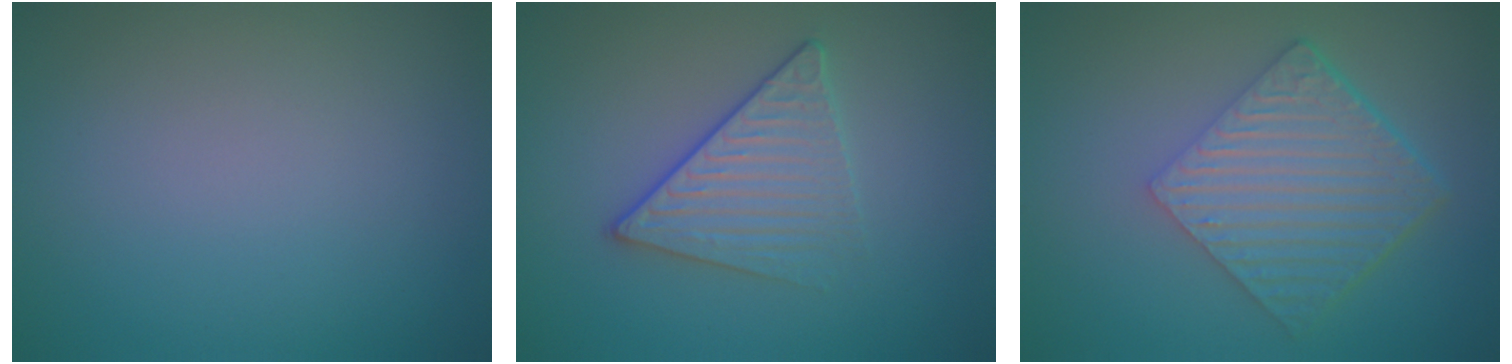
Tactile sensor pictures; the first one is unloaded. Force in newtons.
{"total": 3.1, "press": 2.9, "slide": 1.2}
{"total": 6.0, "press": 4.1, "slide": 4.4}